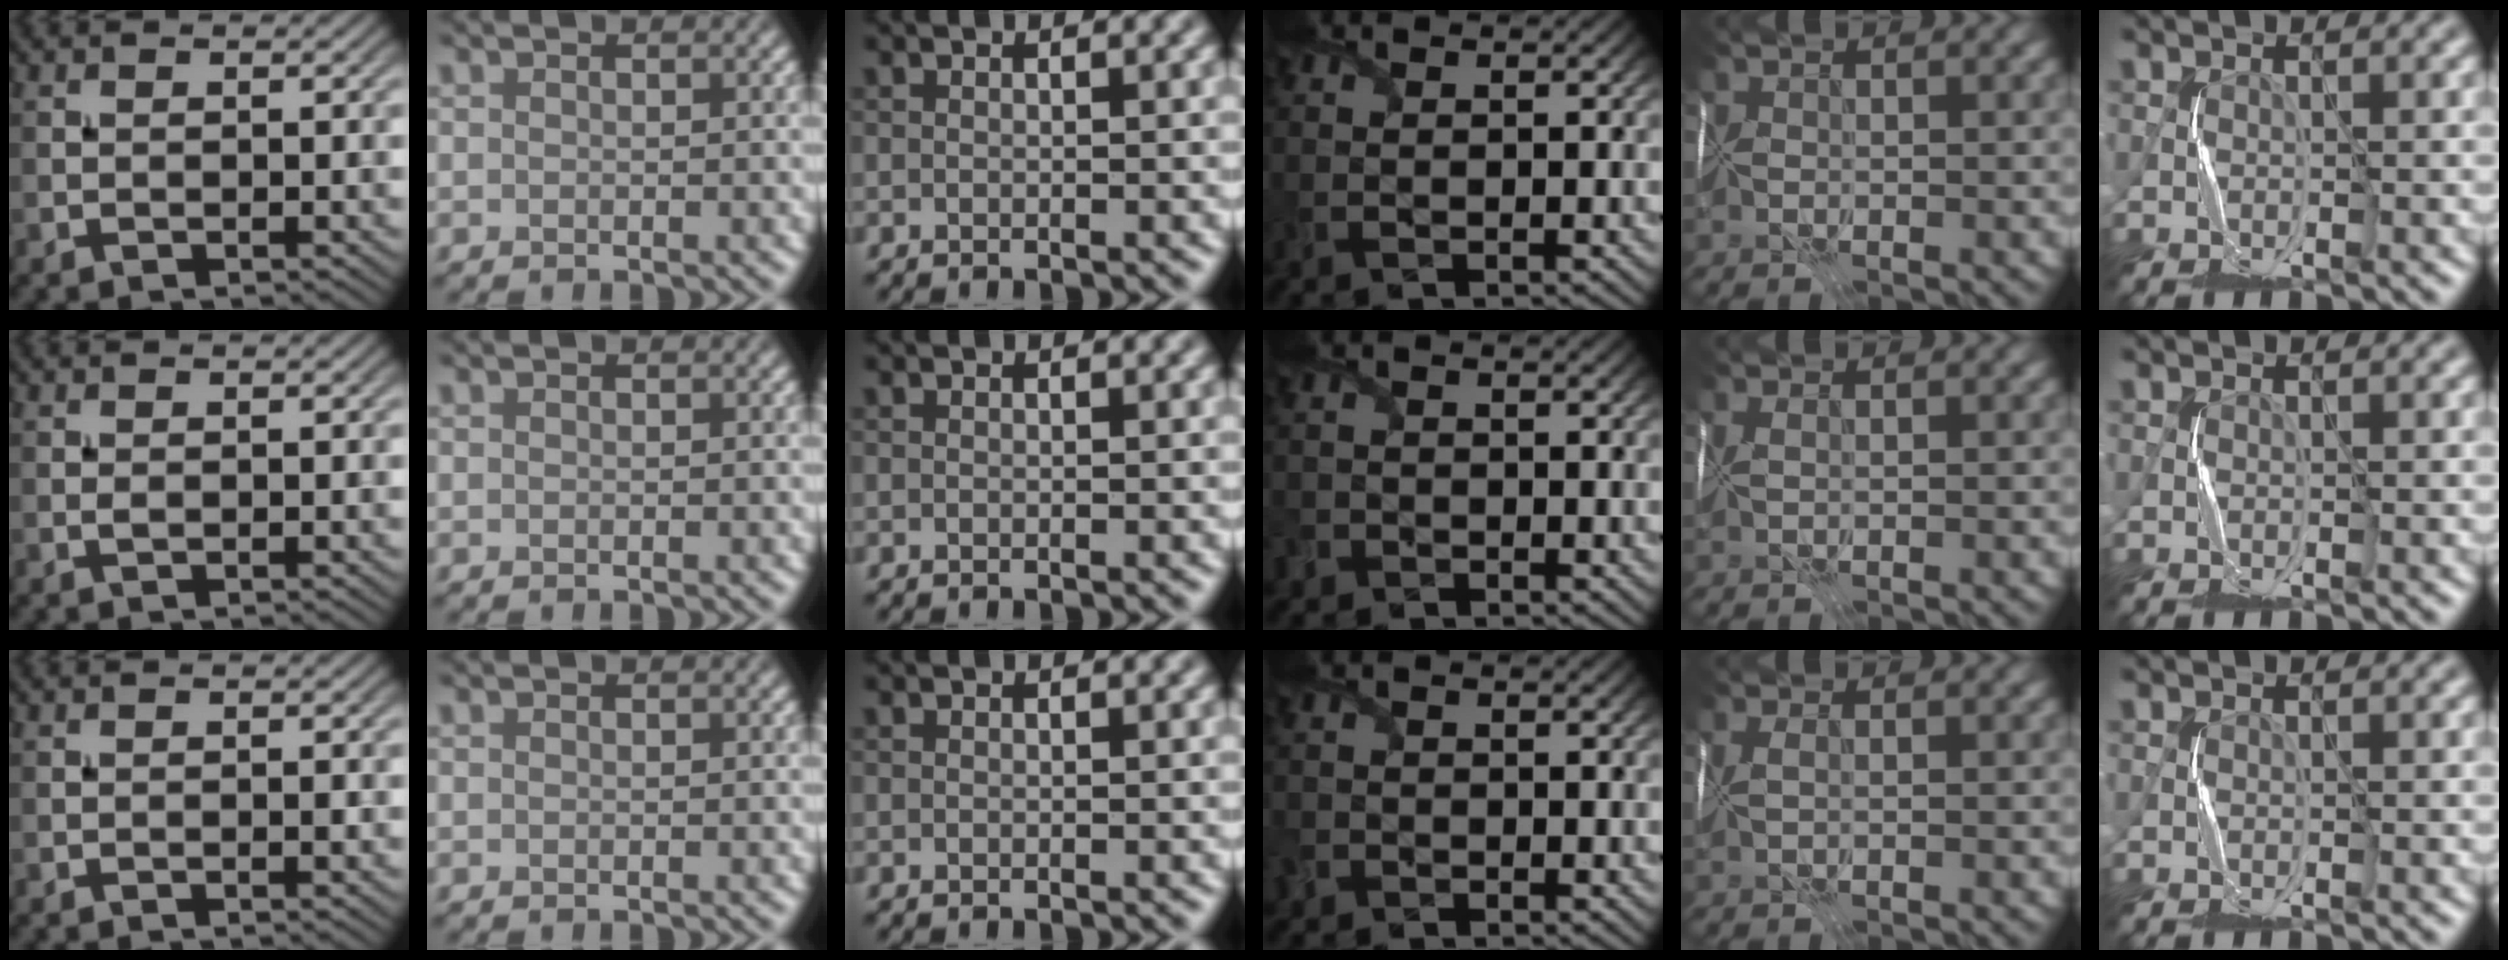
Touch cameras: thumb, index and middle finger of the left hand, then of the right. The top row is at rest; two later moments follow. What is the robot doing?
{"motion": "fold", "object": "shipping label"}